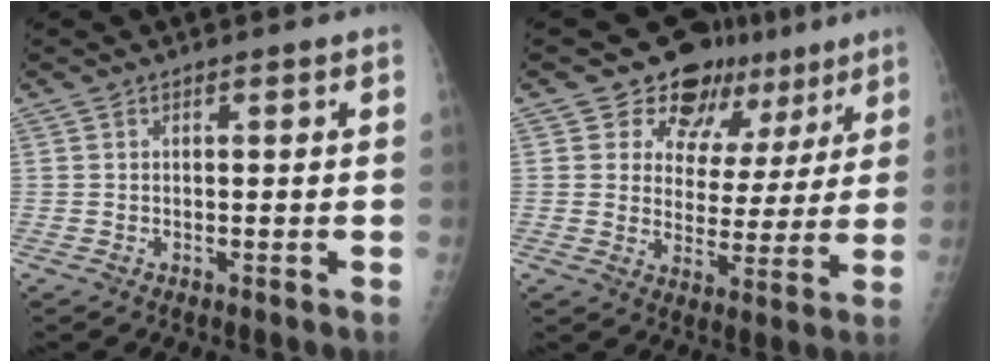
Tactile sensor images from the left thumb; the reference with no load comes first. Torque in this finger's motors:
{"motor_torque": [0.03, 0.13, -0.41, -0.34, -0.01]}